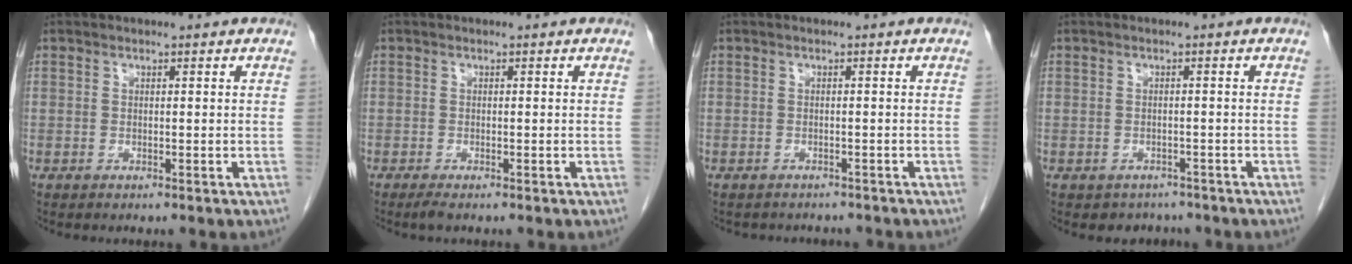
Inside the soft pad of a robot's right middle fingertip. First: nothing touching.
{"total": 1.0, "force": [-0.8, 0.0, 0.6], "torque": [-0.019, -0.005, -0.016]}
{"total": 4.6, "force": [-4.2, 1.8, 0.8], "torque": [-0.010, 0.002, -0.049]}
{"total": 3.1, "force": [-2.5, 1.9, -0.1], "torque": [-0.002, 0.008, -0.034]}